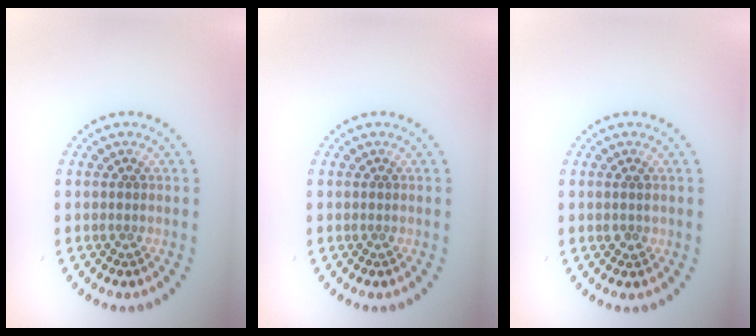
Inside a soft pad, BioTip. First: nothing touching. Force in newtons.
{"total": 0.0}
{"total": 0.8, "press": 0.7, "slide": 0.2}